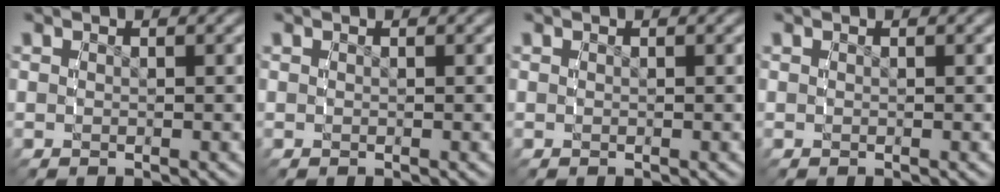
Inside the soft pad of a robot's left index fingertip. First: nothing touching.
{"total": 0.0}
{"total": 0.0}
{"total": 0.0}